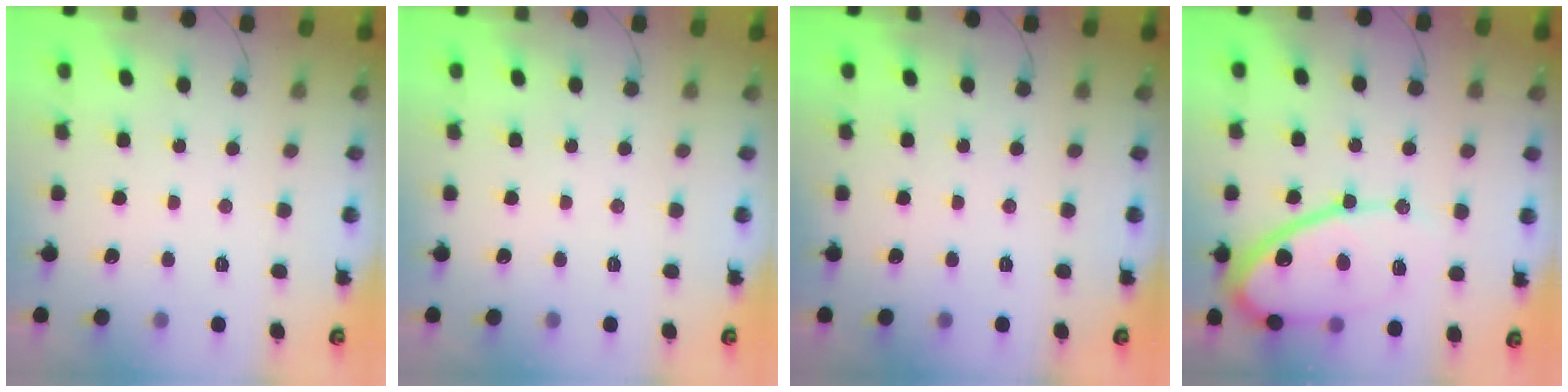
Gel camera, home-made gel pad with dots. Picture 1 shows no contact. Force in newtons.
{"total": 0.0}
{"total": 0.0}
{"total": 14.9, "press": 14.8, "slide": 1.4}